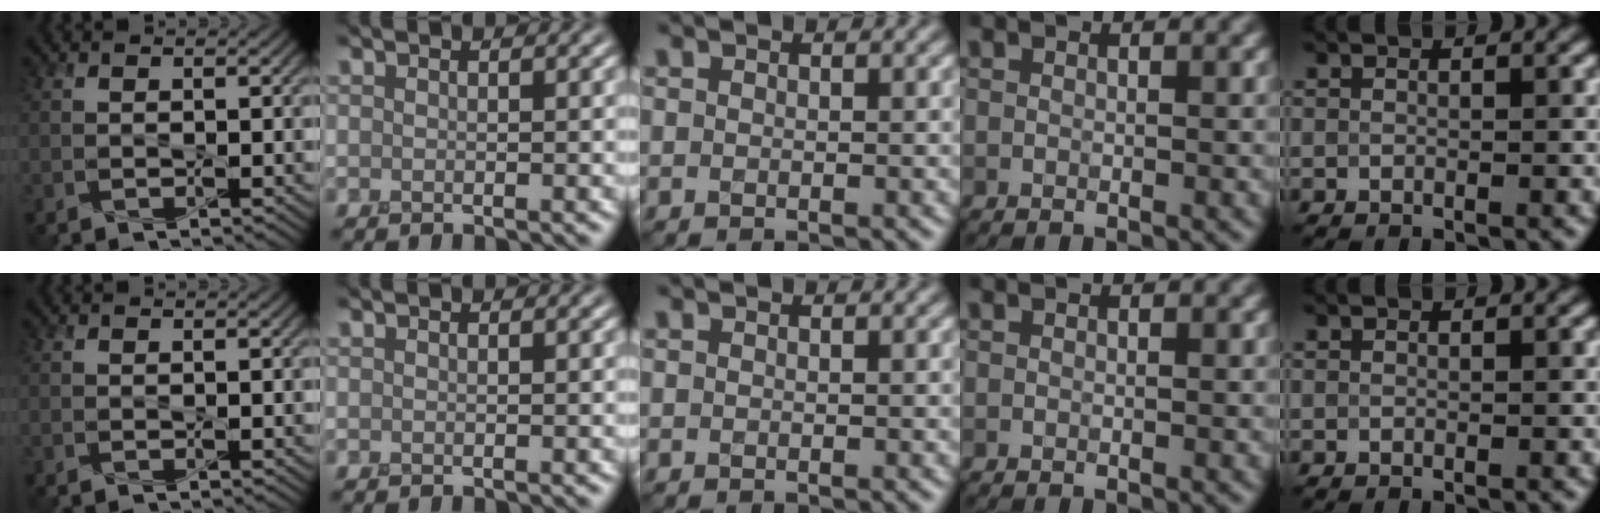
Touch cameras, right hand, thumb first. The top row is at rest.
{}